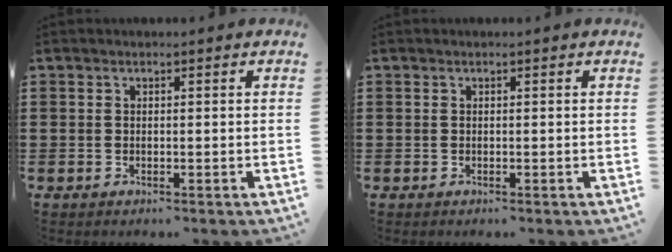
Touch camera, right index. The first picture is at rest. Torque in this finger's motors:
{"motor_torque": [-0.11, 0.23, 0.03, 0.00]}